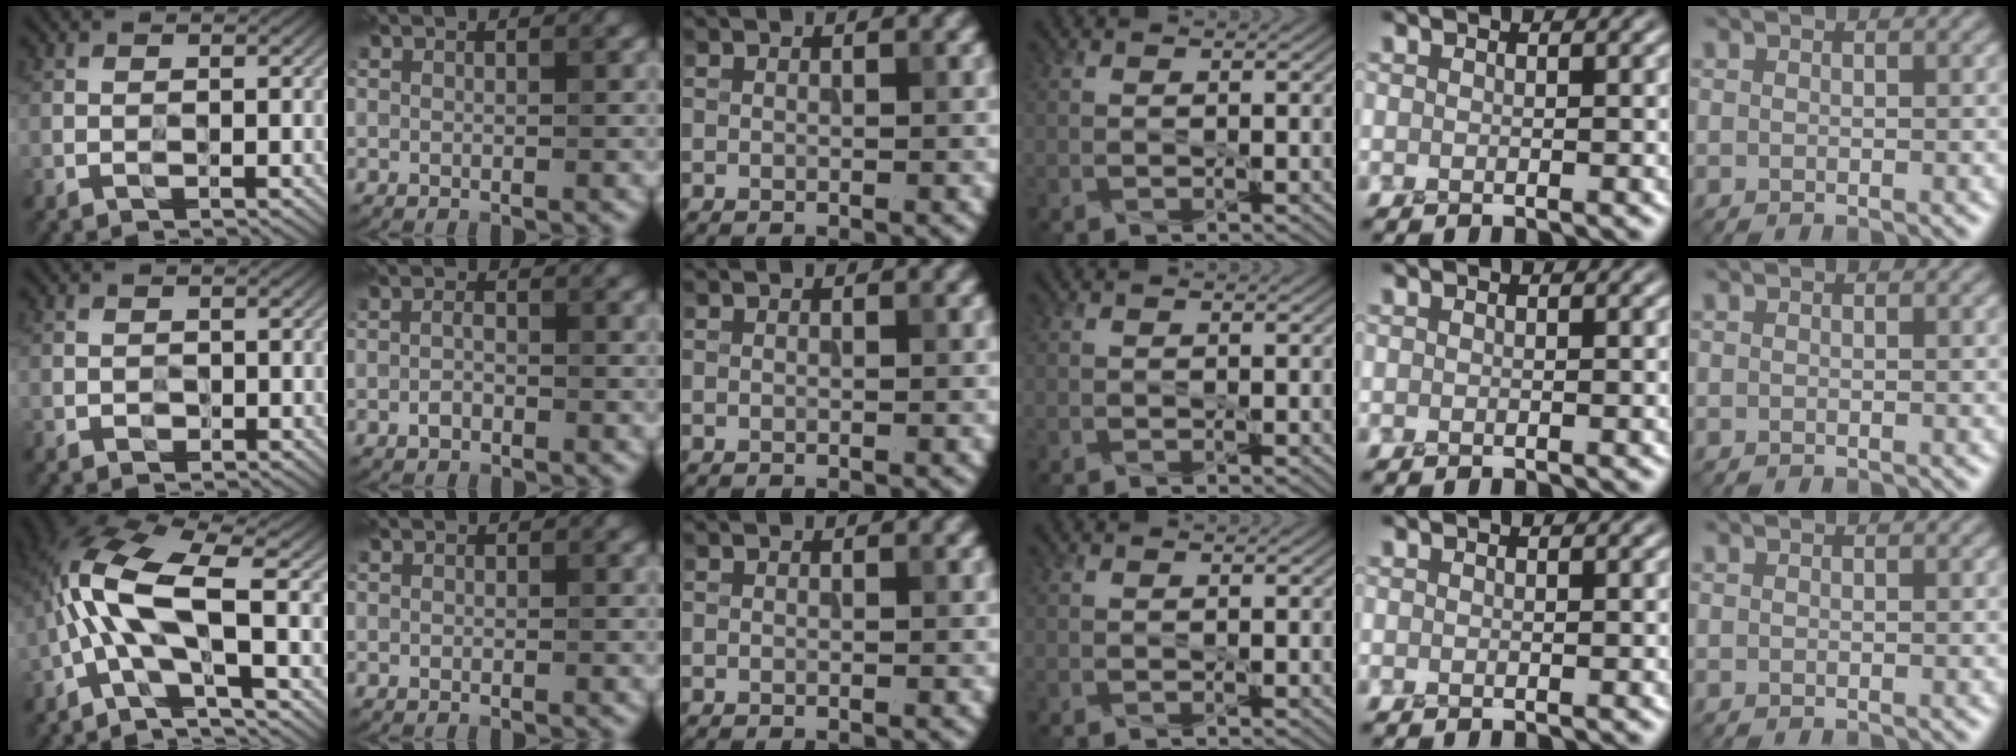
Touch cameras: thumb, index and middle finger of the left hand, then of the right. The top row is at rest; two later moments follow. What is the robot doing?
{"motion": "peel", "object": "tape"}